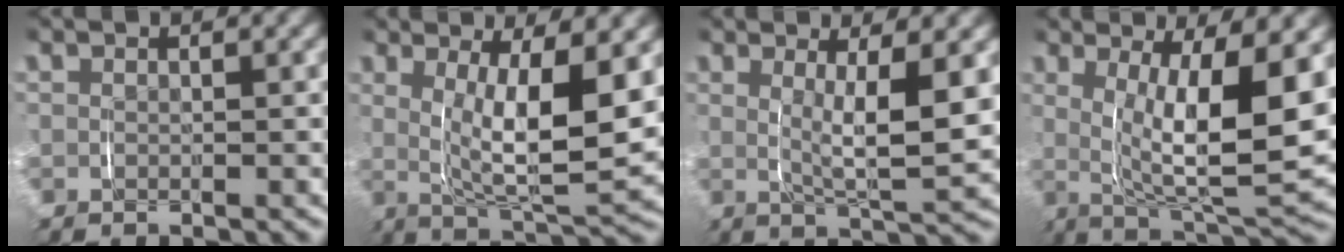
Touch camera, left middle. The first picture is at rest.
{"total": 8.9, "force": [1.9, 3.1, 8.1], "torque": [-0.129, -0.010, 0.032]}
{"total": 5.6, "force": [1.2, 1.1, 5.3], "torque": [-0.085, -0.013, 0.024]}
{"total": 11.1, "force": [1.7, 4.1, 10.2], "torque": [-0.153, -0.007, 0.030]}